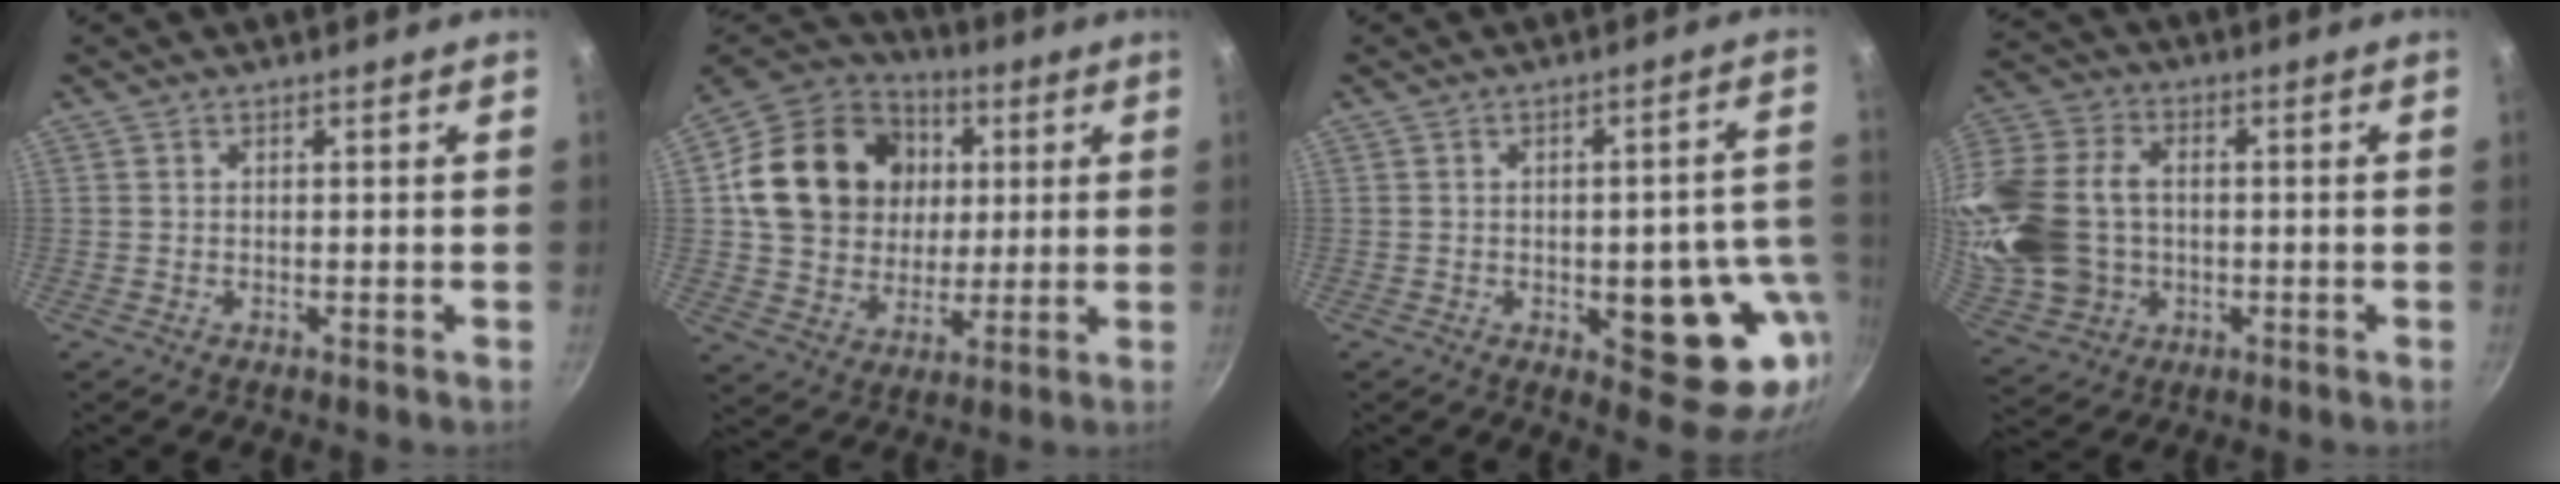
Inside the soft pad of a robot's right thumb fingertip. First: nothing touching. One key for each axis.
{"total": 21.2, "fx": 4.0, "fy": 17.7, "fz": 10.9, "tx": -0.173, "ty": 0.015, "tz": 0.072}
{"total": 15.4, "fx": -3.6, "fy": 6.9, "fz": 13.2, "tx": -0.102, "ty": 0.010, "tz": -0.042}
{"total": 20.8, "fx": -0.5, "fy": 16.0, "fz": 13.4, "tx": -0.278, "ty": 0.025, "tz": 0.000}